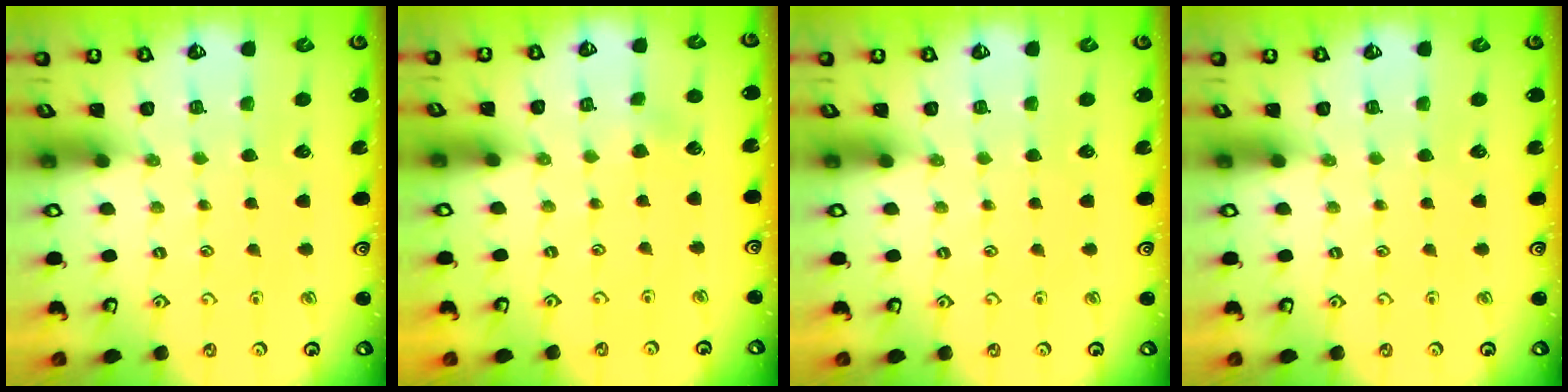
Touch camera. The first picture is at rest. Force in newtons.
{"total": 1.6, "press": 1.6, "slide": 0.0}
{"total": 0.0}
{"total": 0.0}